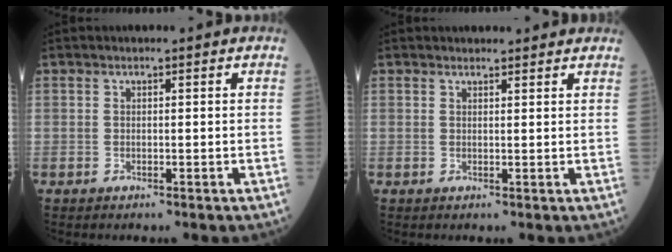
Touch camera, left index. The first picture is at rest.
{"total": 2.9, "force": [2.8, 0.6, 0.5], "torque": [-0.010, 0.008, 0.030]}